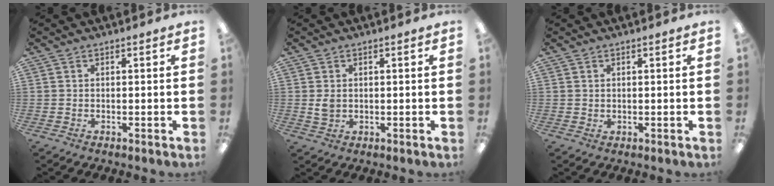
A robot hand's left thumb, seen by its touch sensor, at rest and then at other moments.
{"total": 2.4, "force": [0.5, 1.8, 1.5], "torque": [-0.031, 0.004, 0.009]}
{"total": 0.6, "force": [0.5, 0.3, 0.2], "torque": [-0.004, 0.002, 0.010]}